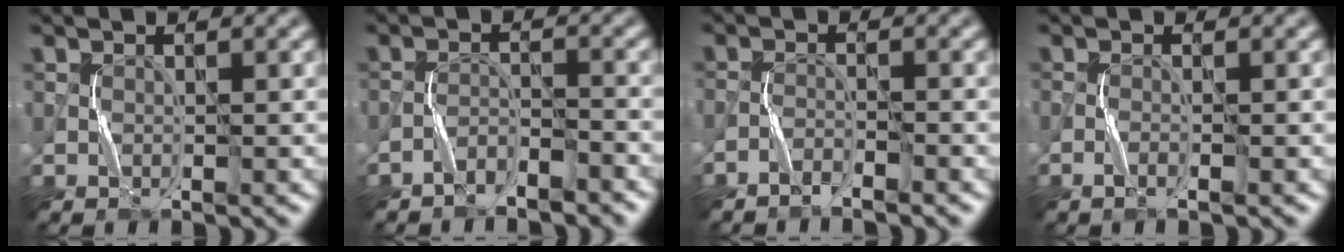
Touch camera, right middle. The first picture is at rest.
{"total": 2.3, "force": [-2.2, 0.2, 0.5], "torque": [-0.010, 0.008, -0.043]}
{"total": 1.6, "force": [-1.5, -0.3, 0.3], "torque": [-0.010, 0.005, -0.031]}
{"total": 0.9, "force": [-0.6, -0.3, 0.5], "torque": [-0.018, 0.001, -0.013]}